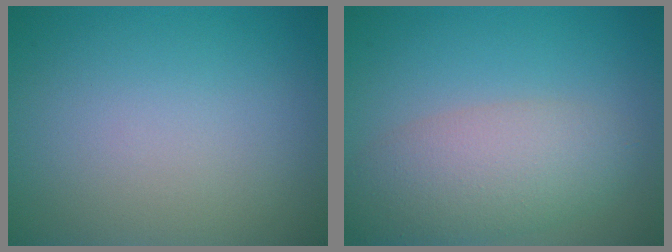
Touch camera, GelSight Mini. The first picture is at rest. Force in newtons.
{"total": 5.4, "press": 5.4, "slide": 0.3}